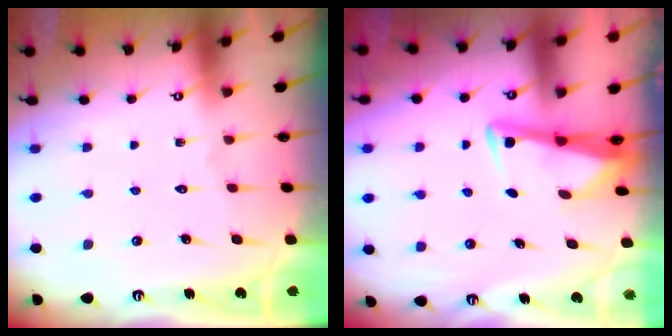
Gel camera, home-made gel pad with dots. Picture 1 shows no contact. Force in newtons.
{"total": 3.4, "press": 3.4, "slide": 0.4}